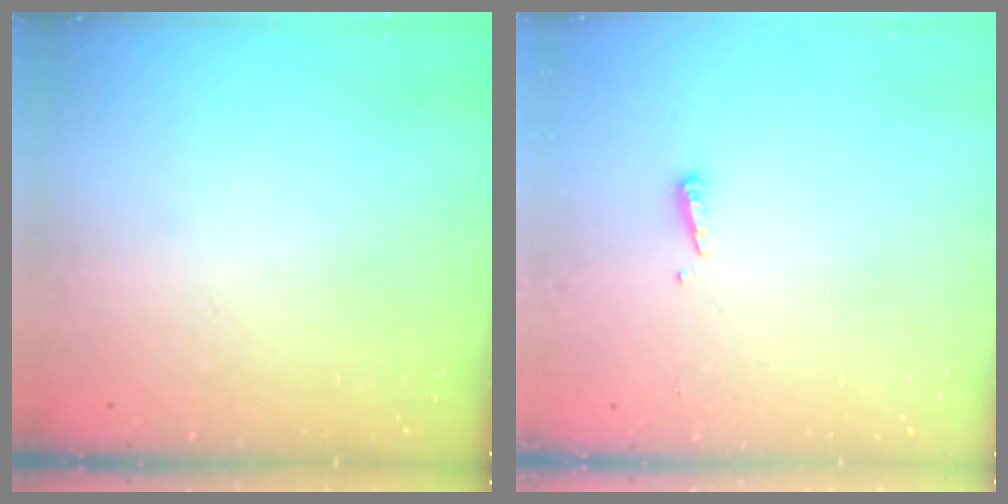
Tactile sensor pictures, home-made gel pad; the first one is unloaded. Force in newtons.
{"total": 3.7, "press": 3.6, "slide": 0.6}